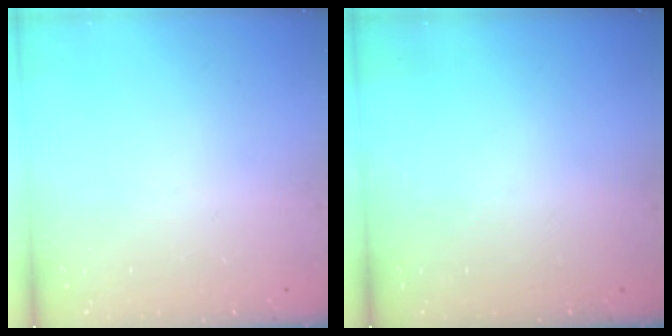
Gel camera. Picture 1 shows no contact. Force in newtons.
{"total": 0.0}